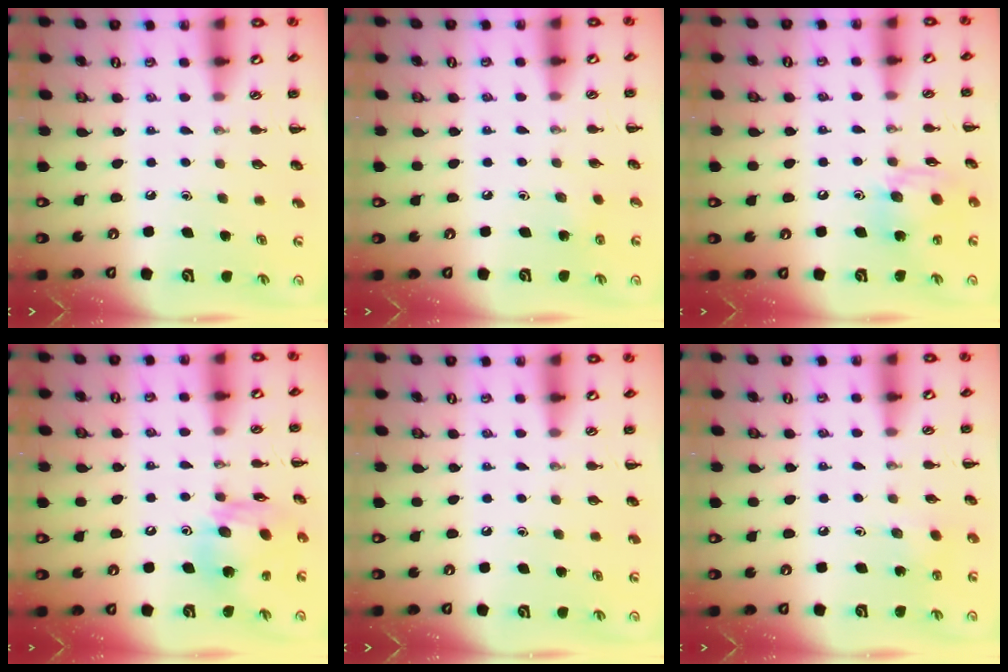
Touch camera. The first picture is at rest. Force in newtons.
{"total": 2.4, "press": 2.2, "slide": 0.9}
{"total": 11.9, "press": 11.8, "slide": 1.4}
{"total": 14.4, "press": 14.3, "slide": 2.2}
{"total": 0.0}
{"total": 2.4, "press": 2.3, "slide": 0.6}